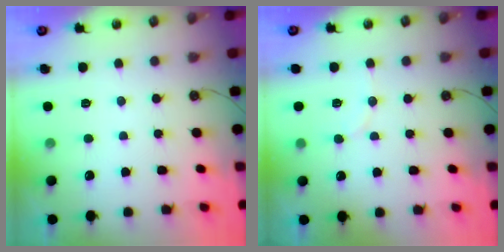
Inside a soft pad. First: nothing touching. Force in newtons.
{"total": 7.1, "press": 7.0, "slide": 1.2}